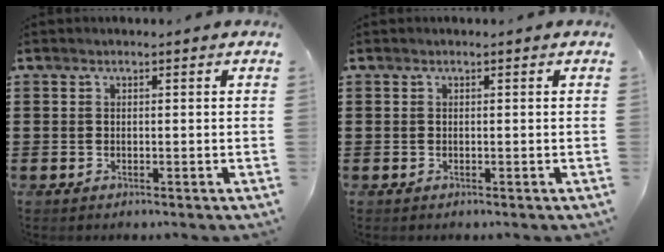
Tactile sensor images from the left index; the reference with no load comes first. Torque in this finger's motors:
{"motor_torque": [-0.02, -0.02, 0.00, 0.00]}